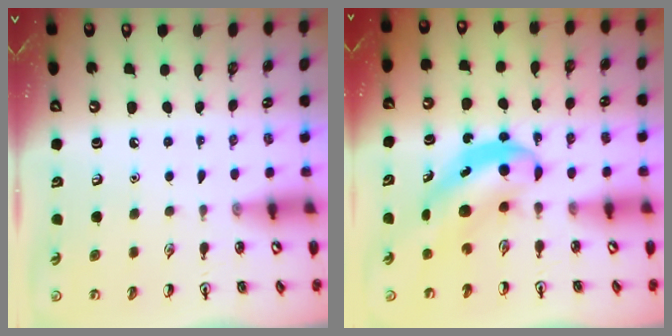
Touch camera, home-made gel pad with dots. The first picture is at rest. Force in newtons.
{"total": 6.3, "press": 6.2, "slide": 1.3}